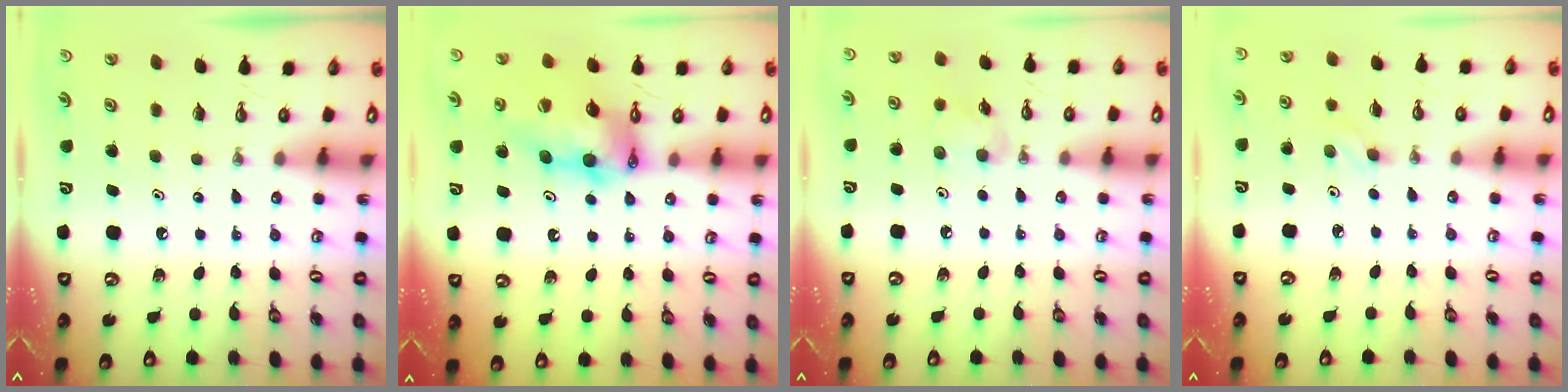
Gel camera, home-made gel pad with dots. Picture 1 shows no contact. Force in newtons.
{"total": 14.1, "press": 14.0, "slide": 1.2}
{"total": 5.3, "press": 5.3, "slide": 0.6}
{"total": 2.6, "press": 2.1, "slide": 1.5}